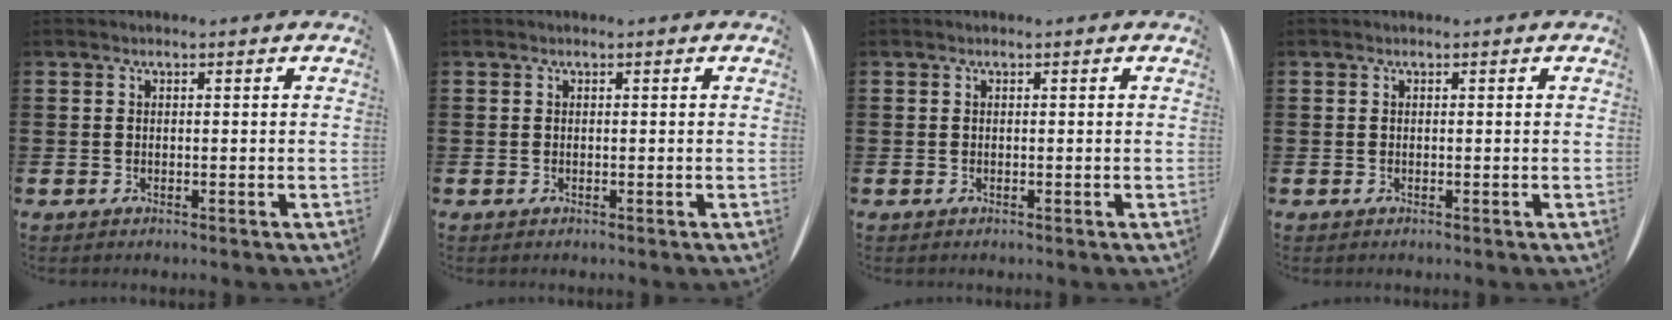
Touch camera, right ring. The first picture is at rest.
{"total": 0.0}
{"total": 0.0}
{"total": 0.0}